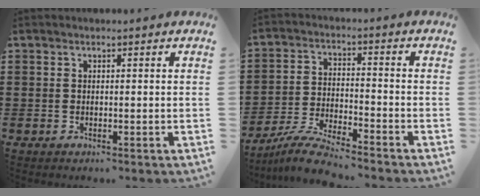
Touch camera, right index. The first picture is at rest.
{"total": 6.5, "force": [-6.2, 0.1, 2.1], "torque": [-0.050, 0.000, -0.121]}